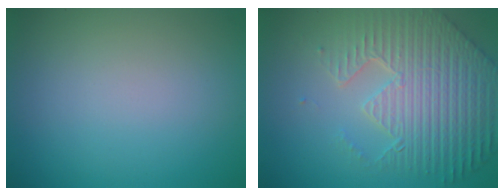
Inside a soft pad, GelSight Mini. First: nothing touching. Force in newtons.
{"total": 7.9, "press": 5.9, "slide": 5.3}